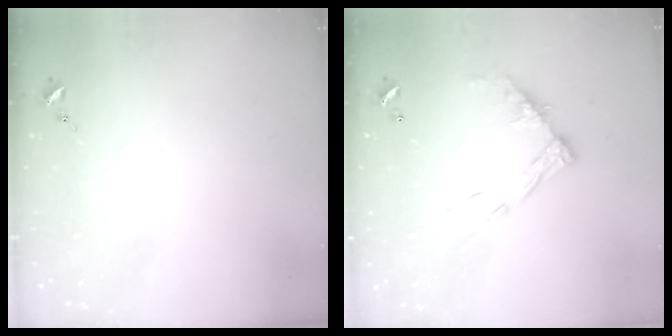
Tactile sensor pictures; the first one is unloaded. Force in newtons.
{"total": 12.1, "press": 12.1, "slide": 1.1}